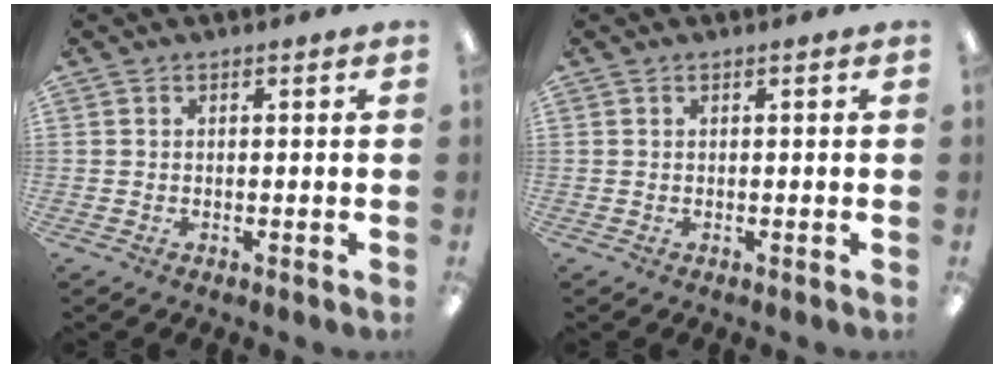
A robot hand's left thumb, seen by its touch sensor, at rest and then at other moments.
{"total": 0.0}